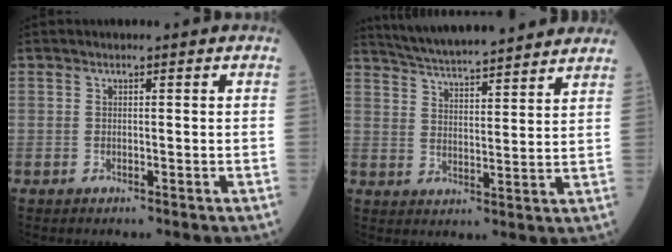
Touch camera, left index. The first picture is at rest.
{"total": 17.4, "force": [15.6, 1.7, 7.4], "torque": [-0.121, 0.020, 0.229]}